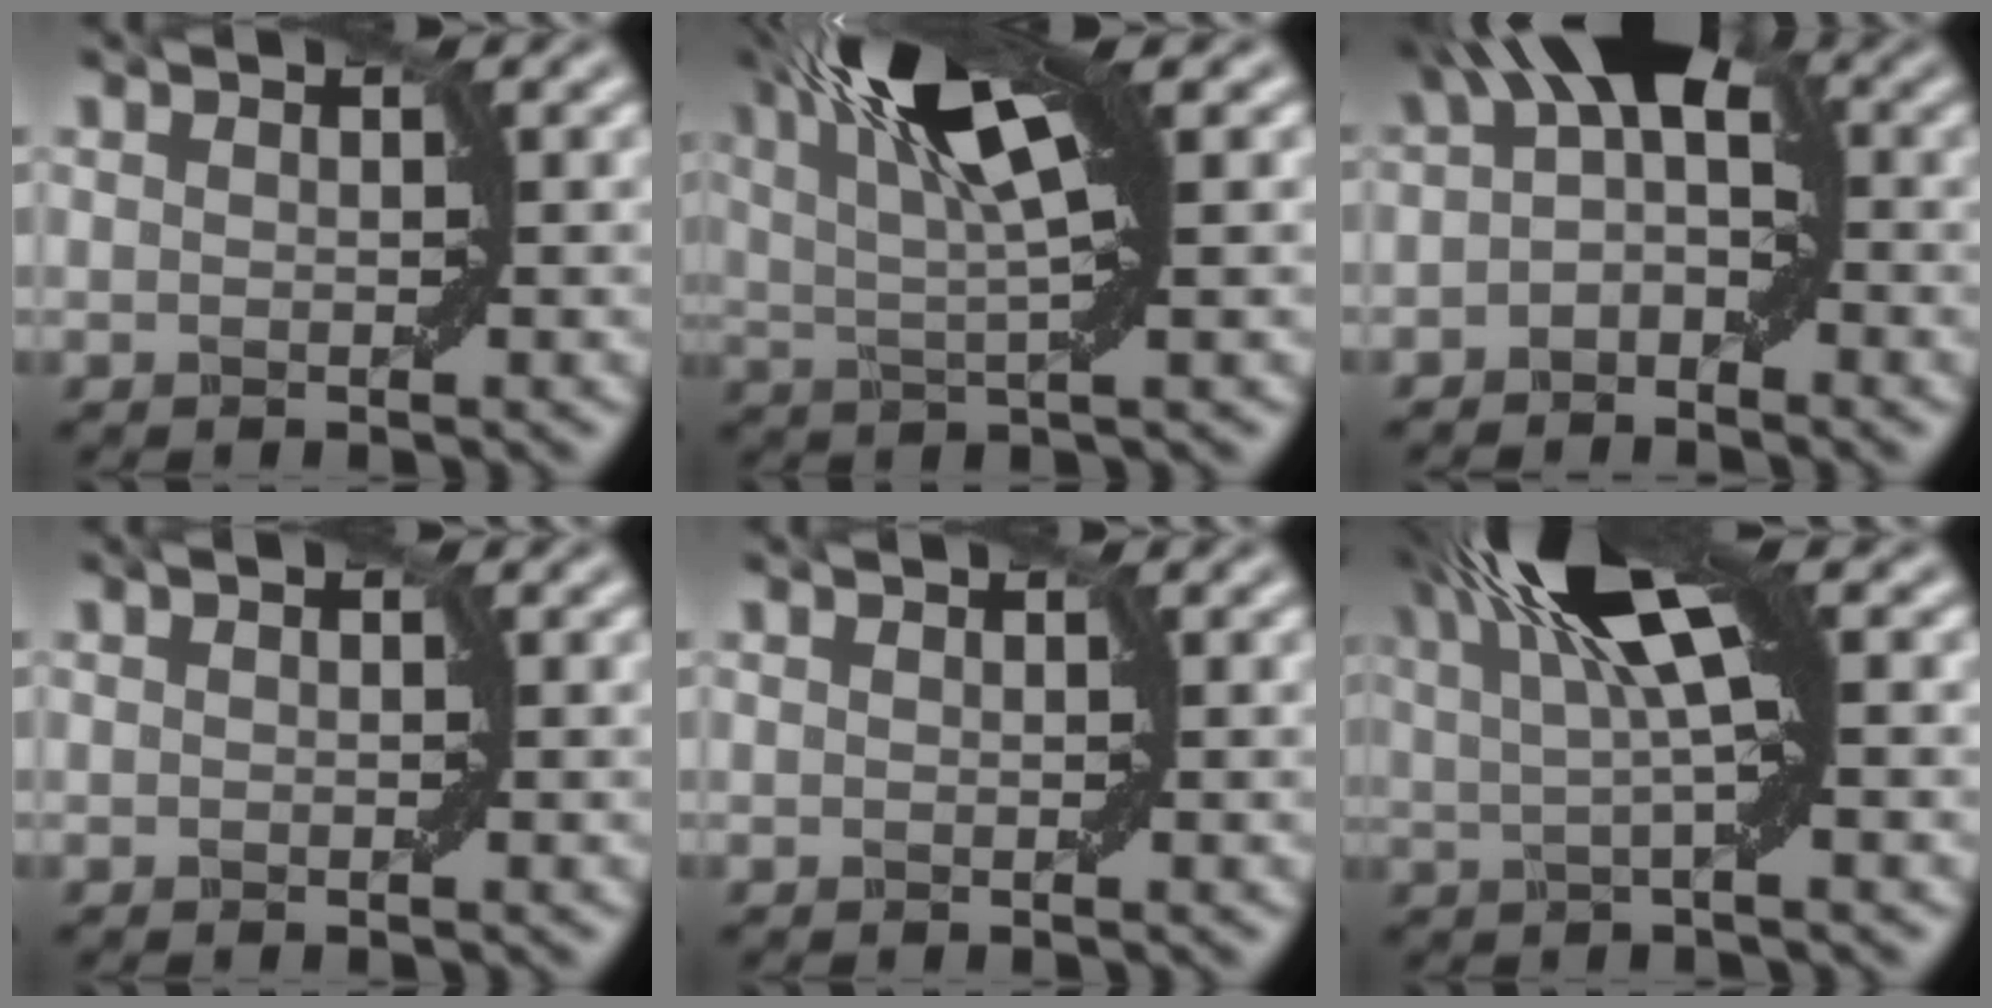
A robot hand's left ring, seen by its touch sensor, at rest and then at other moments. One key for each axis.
{"total": 8.8, "fx": 3.2, "fy": 2.0, "fz": 8.0, "tx": -0.143, "ty": 0.013, "tz": 0.055}
{"total": 6.1, "fx": 0.2, "fy": 3.2, "fz": 5.2, "tx": -0.069, "ty": 0.030, "tz": -0.019}
{"total": 0.0}
{"total": 0.0}
{"total": 7.5, "fx": 2.5, "fy": 1.6, "fz": 6.9, "tx": -0.121, "ty": 0.010, "tz": 0.040}